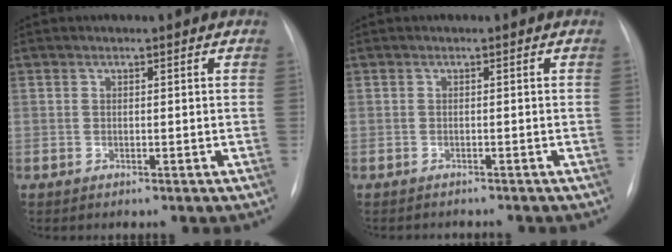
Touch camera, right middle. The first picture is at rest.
{"total": 2.5, "force": [-2.3, 0.5, 0.5], "torque": [-0.004, -0.007, -0.024]}